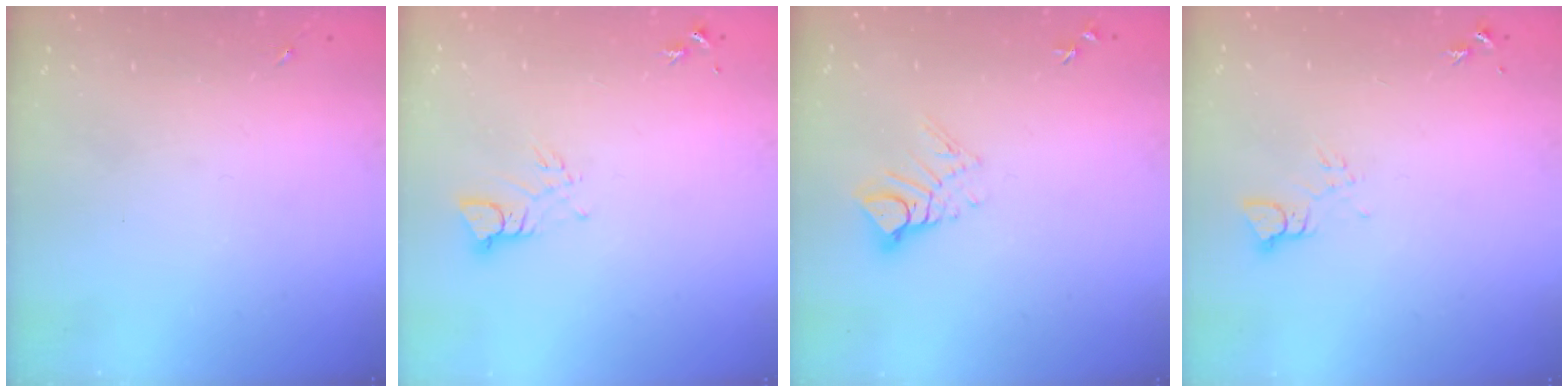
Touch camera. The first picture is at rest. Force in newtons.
{"total": 3.4, "press": 3.4, "slide": 0.3}
{"total": 7.9, "press": 7.8, "slide": 0.7}
{"total": 4.4, "press": 4.4, "slide": 0.4}